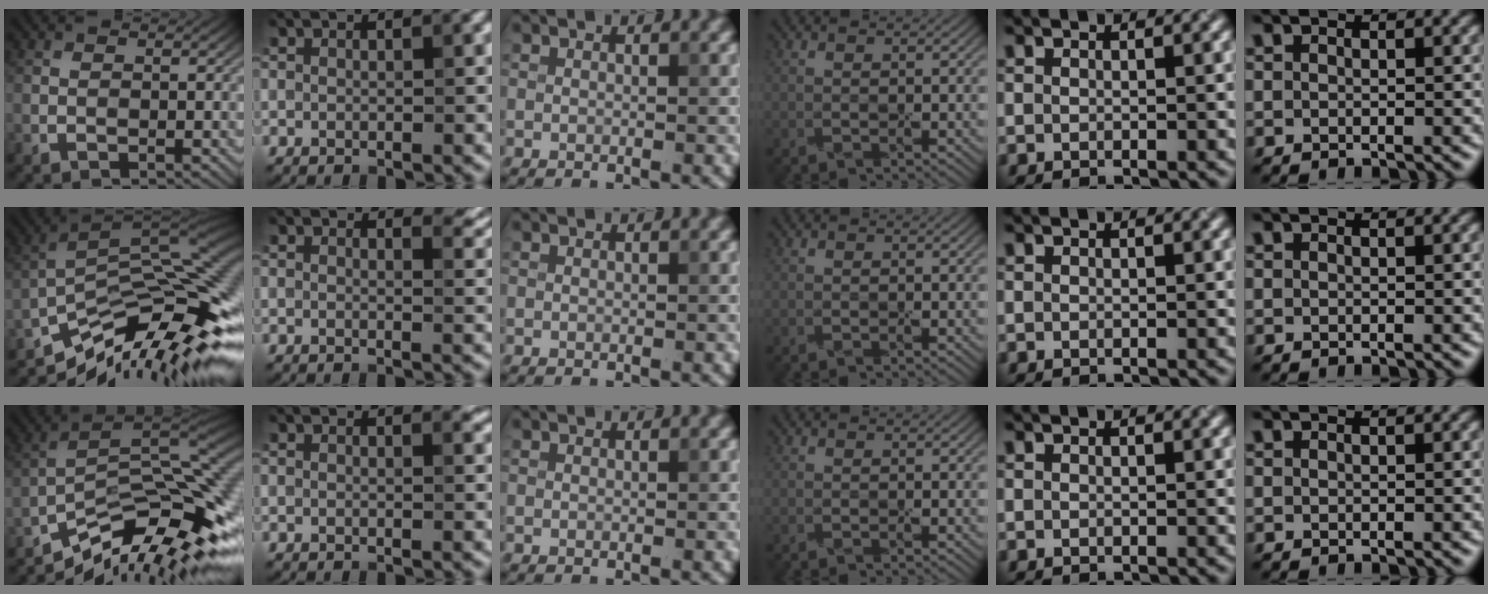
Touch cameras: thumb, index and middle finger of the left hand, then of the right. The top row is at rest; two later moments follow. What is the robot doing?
{"motion": "peel", "object": "plastic wrap"}